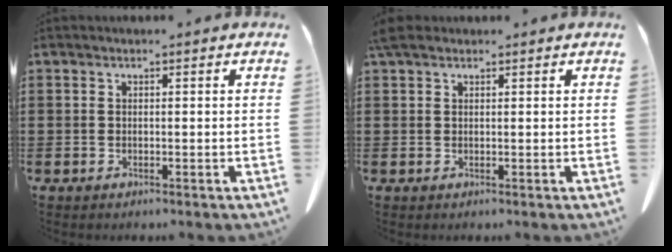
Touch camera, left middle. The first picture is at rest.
{"total": 2.0, "force": [1.5, 0.8, 1.0], "torque": [-0.026, 0.004, 0.029]}